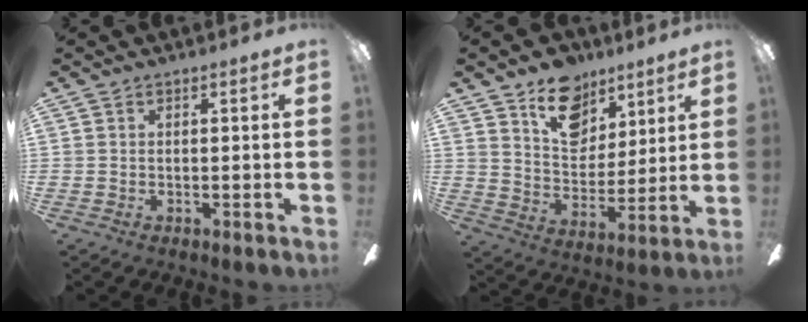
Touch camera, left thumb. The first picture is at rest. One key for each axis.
{"total": 14.3, "fx": 9.4, "fy": 9.2, "fz": 5.6, "tx": -0.074, "ty": -0.051, "tz": 0.175}